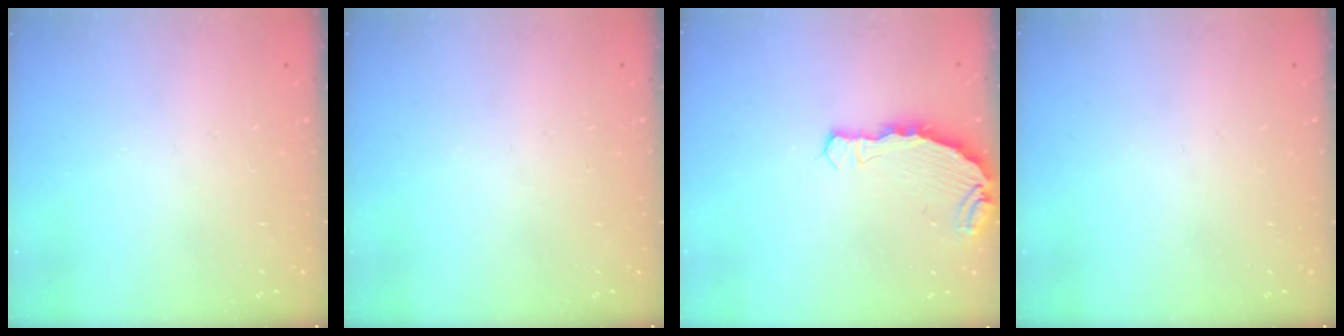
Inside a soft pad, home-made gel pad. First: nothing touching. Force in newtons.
{"total": 0.0}
{"total": 5.1, "press": 4.9, "slide": 1.3}
{"total": 0.0}